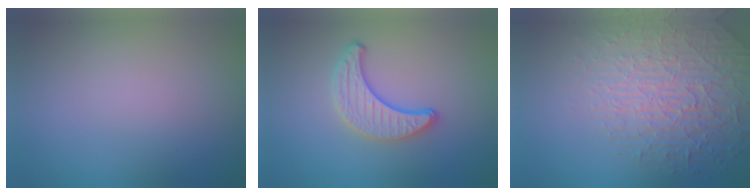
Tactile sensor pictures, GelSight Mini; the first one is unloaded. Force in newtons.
{"total": 3.6, "press": 3.1, "slide": 1.8}
{"total": 5.3, "press": 4.7, "slide": 2.5}